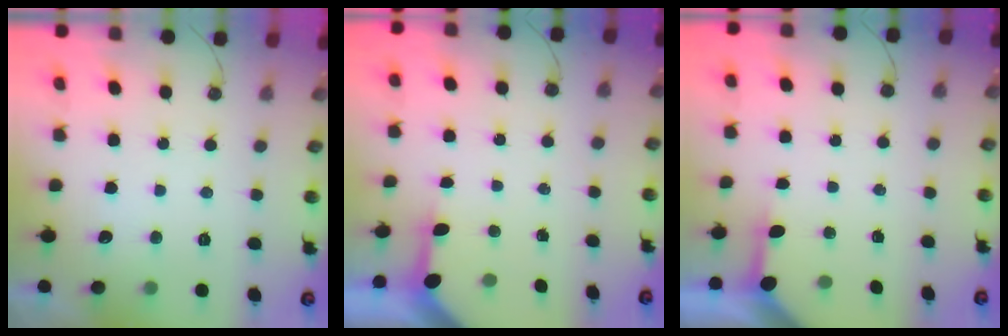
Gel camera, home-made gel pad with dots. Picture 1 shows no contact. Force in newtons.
{"total": 3.1, "press": 3.1, "slide": 0.2}
{"total": 3.2, "press": 3.2, "slide": 0.4}